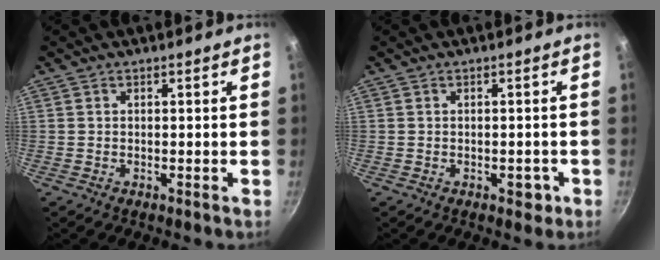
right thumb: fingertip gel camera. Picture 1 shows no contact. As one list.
[{"total": 2.0, "force": [-0.9, 1.2, 1.3], "torque": [-0.004, 0.006, -0.010]}]